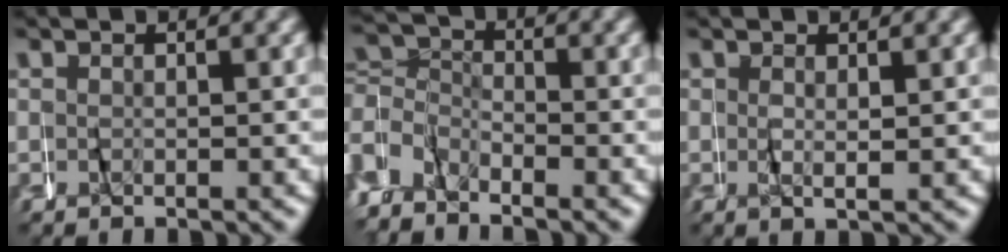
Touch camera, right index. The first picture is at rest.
{"total": 4.5, "force": [-1.9, 3.8, 1.4], "torque": [-0.034, -0.008, -0.038]}
{"total": 0.6, "force": [0.2, -0.4, 0.4], "torque": [-0.011, -0.001, 0.007]}